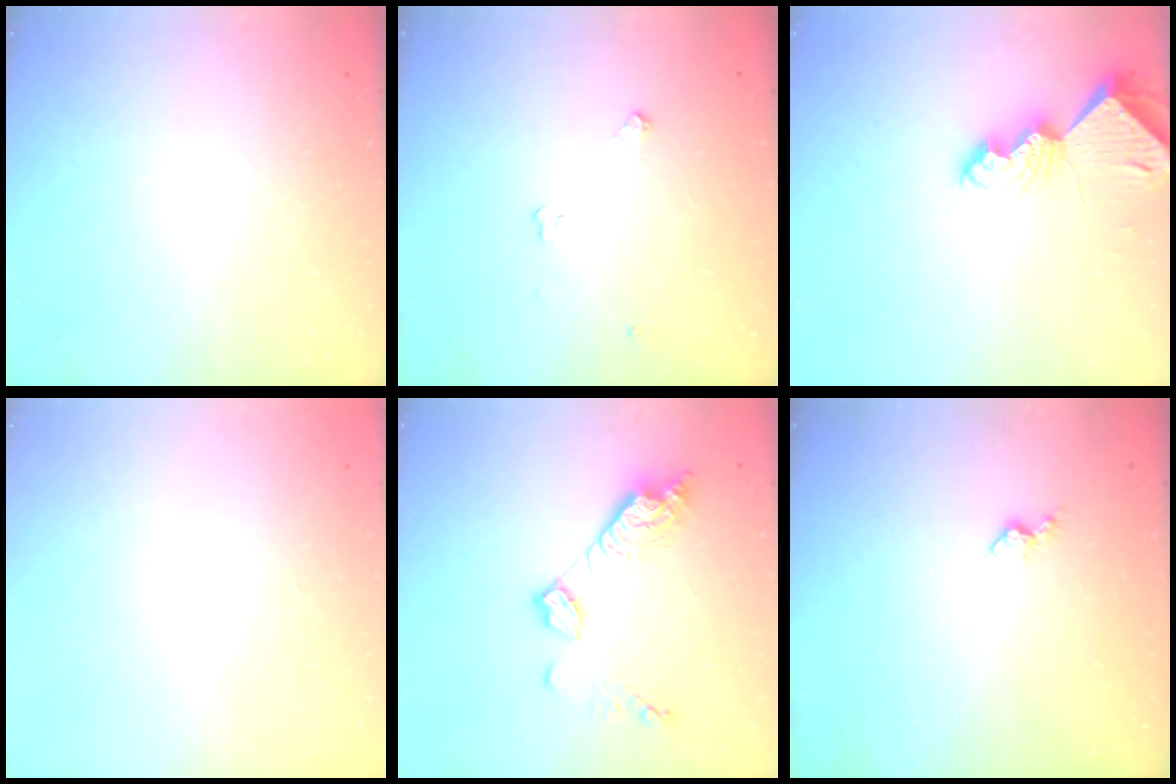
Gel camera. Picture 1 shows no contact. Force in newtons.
{"total": 2.8, "press": 2.8, "slide": 0.4}
{"total": 8.0, "press": 7.9, "slide": 0.8}
{"total": 0.0}
{"total": 11.4, "press": 11.3, "slide": 0.9}
{"total": 4.0, "press": 3.9, "slide": 0.7}